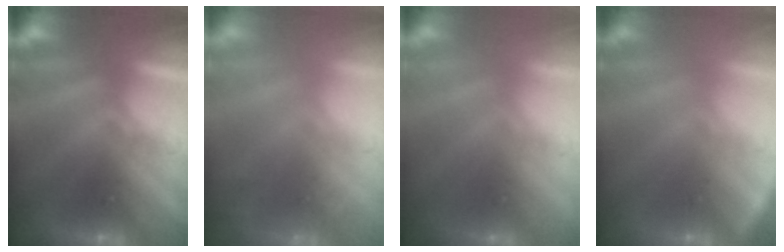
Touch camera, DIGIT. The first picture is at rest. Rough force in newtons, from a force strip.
{"total": 7.2}
{"total": 2.8}
{"total": 2.4}